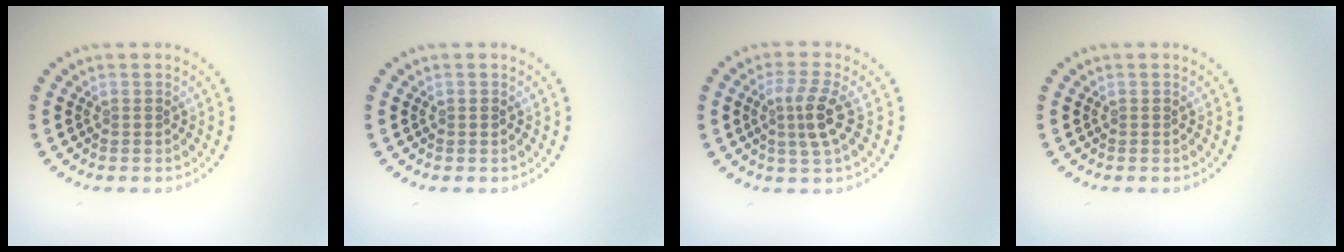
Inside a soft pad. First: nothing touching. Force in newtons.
{"total": 0.6, "press": 0.6, "slide": 0.0}
{"total": 2.9, "press": 2.5, "slide": 1.4}
{"total": 0.0}